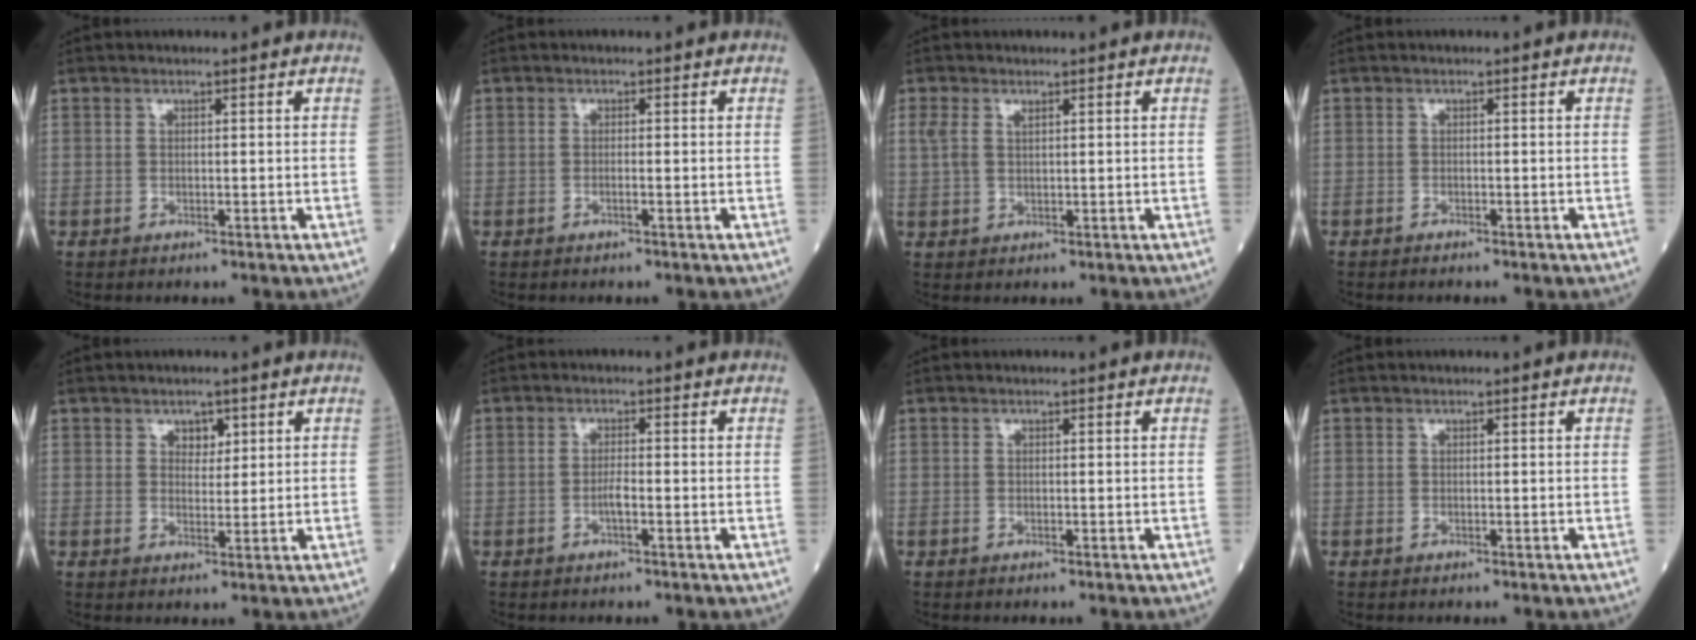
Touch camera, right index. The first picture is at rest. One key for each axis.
{"total": 0.8, "fx": -0.3, "fy": 0.1, "fz": 0.8, "tx": -0.017, "ty": 0.000, "tz": -0.005}
{"total": 2.9, "fx": 1.3, "fy": 1.5, "fz": 2.2, "tx": -0.058, "ty": 0.017, "tz": 0.034}
{"total": 1.5, "fx": -1.3, "fy": 0.2, "fz": 0.7, "tx": -0.017, "ty": -0.006, "tz": -0.013}
{"total": 2.4, "fx": 1.3, "fy": 1.6, "fz": 1.3, "tx": -0.012, "ty": 0.000, "tz": 0.020}
{"total": 1.9, "fx": -0.7, "fy": 0.3, "fz": 1.8, "tx": -0.034, "ty": 0.001, "tz": -0.013}
{"total": 0.0}
{"total": 0.0}